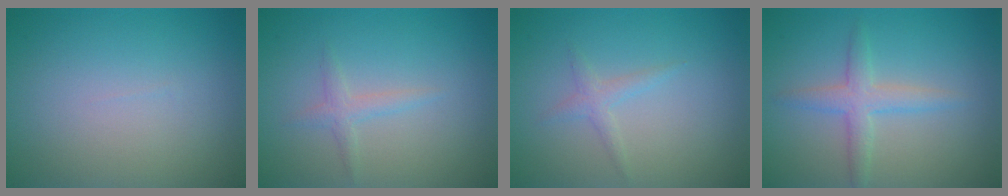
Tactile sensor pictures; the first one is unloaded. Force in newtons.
{"total": 1.3, "press": 1.3, "slide": 0.1}
{"total": 1.2, "press": 1.2, "slide": 0.1}
{"total": 2.7, "press": 2.7, "slide": 0.1}